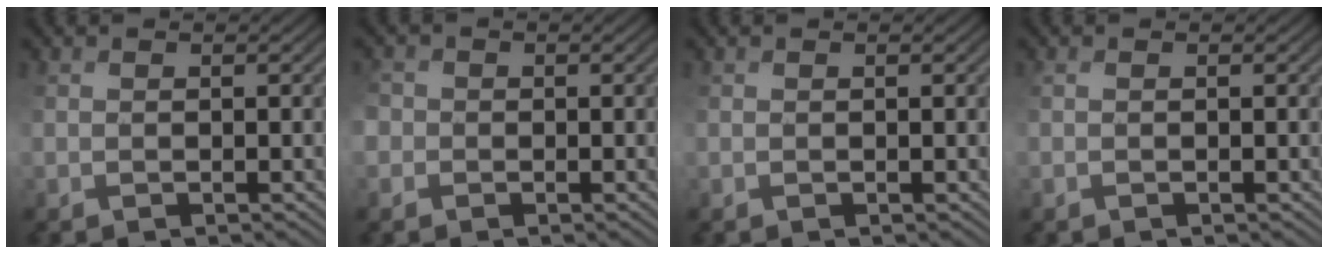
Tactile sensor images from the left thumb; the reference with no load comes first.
{"total": 2.4, "force": [-0.9, 2.2, 0.5], "torque": [-0.019, 0.005, -0.020]}
{"total": 0.0}
{"total": 0.0}